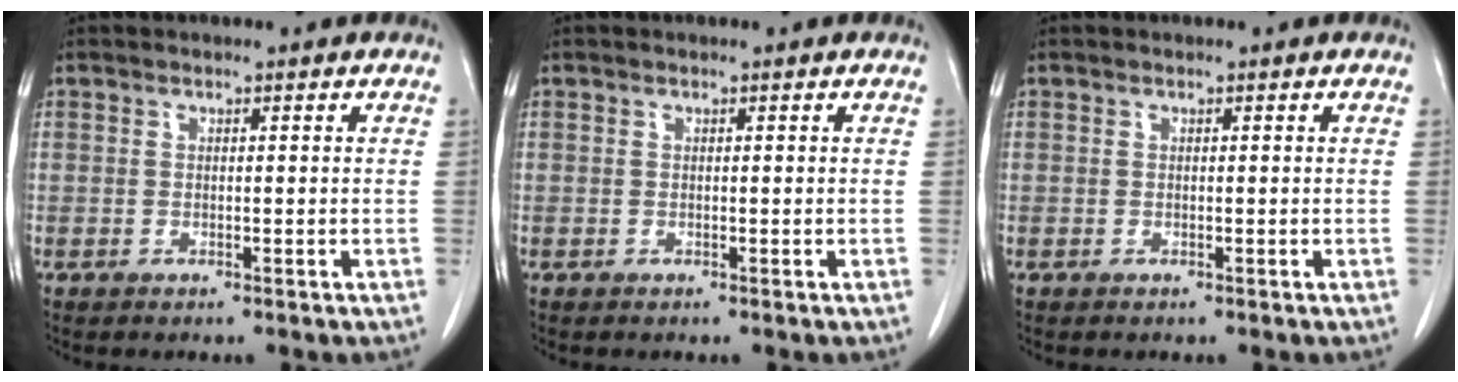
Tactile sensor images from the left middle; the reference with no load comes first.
{"total": 0.0}
{"total": 0.0}